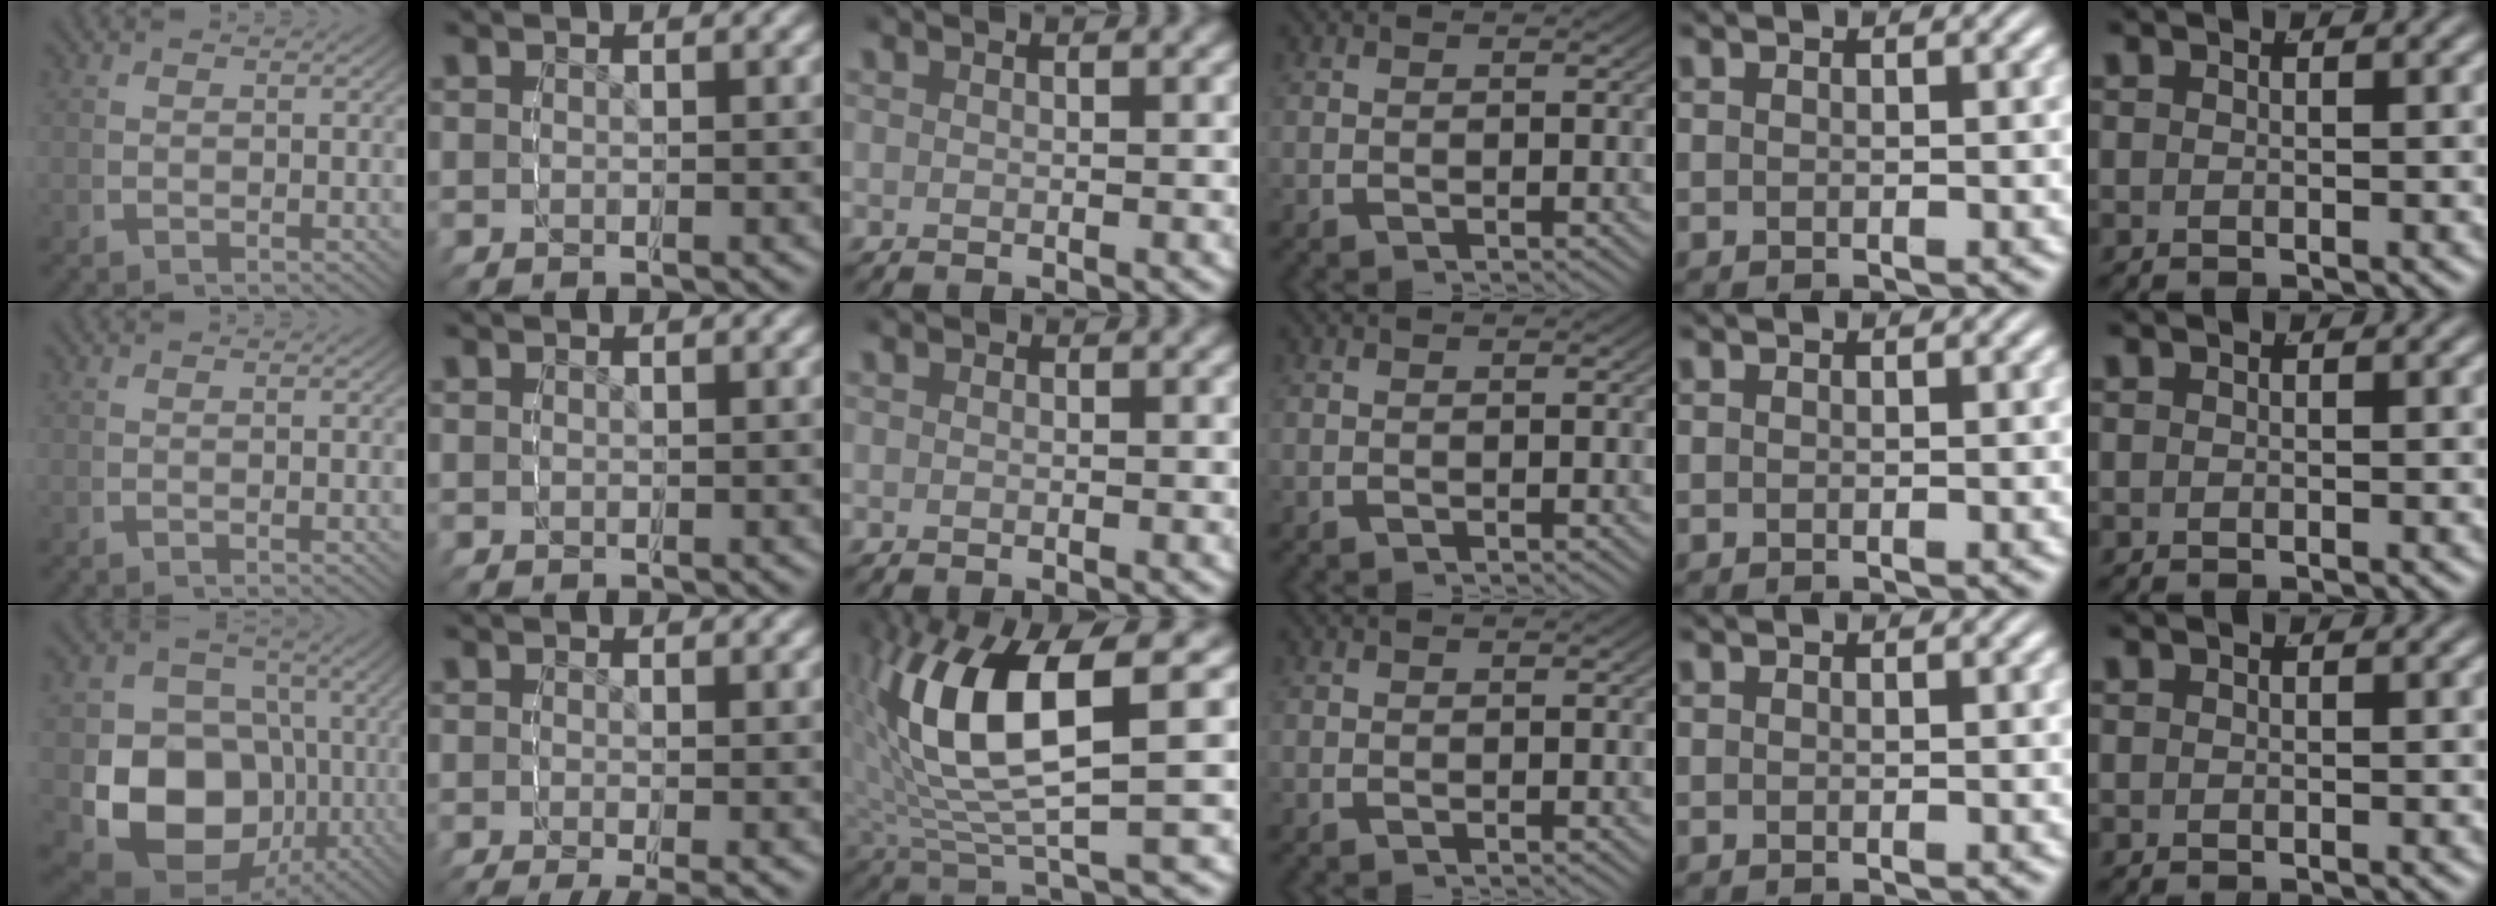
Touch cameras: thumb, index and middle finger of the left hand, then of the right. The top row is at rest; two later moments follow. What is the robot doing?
{"motion": "grasp_and_lifting", "object": "sponge"}